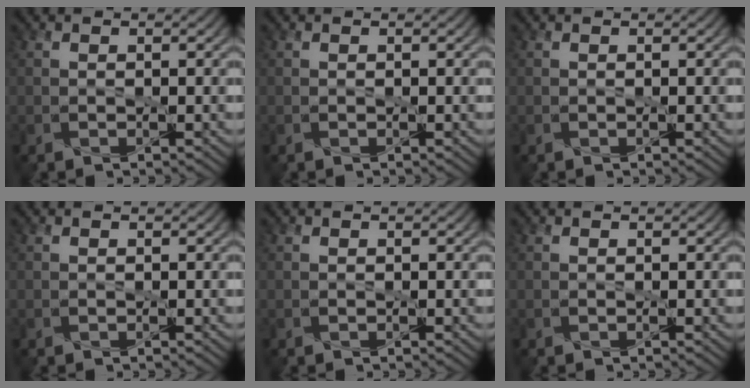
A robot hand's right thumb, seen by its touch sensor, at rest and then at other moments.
{"total": 0.0}
{"total": 0.0}
{"total": 0.0}
{"total": 0.0}
{"total": 0.0}